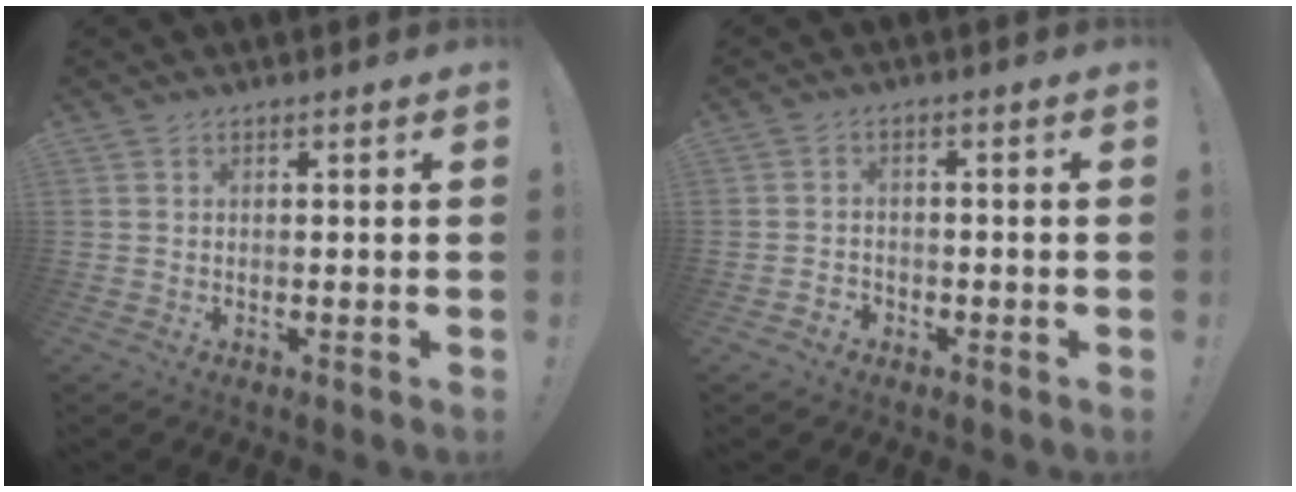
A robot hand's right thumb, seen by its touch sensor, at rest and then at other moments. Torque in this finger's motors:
{"motor_torque": [0.19, -0.44, -0.08, 0.03, 0.00]}